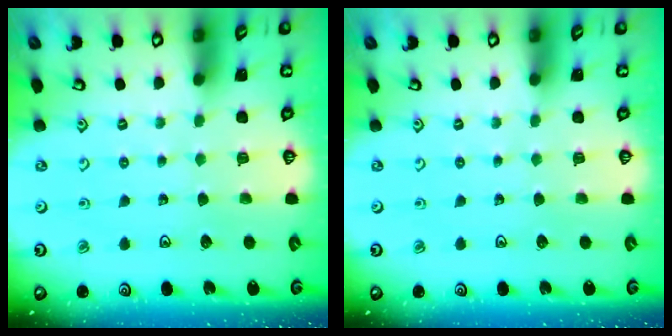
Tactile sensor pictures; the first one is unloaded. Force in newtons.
{"total": 0.0}